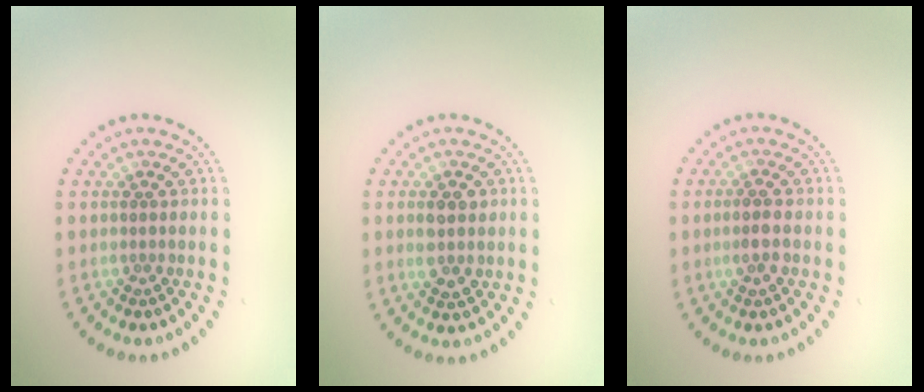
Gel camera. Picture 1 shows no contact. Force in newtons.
{"total": 2.5, "press": 2.5, "slide": 0.3}
{"total": 1.6, "press": 1.6, "slide": 0.4}